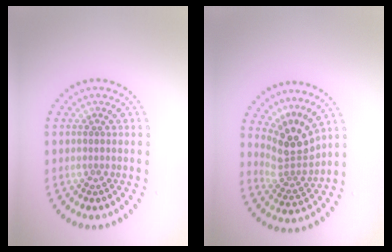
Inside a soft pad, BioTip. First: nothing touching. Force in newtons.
{"total": 3.9, "press": 2.7, "slide": 2.9}